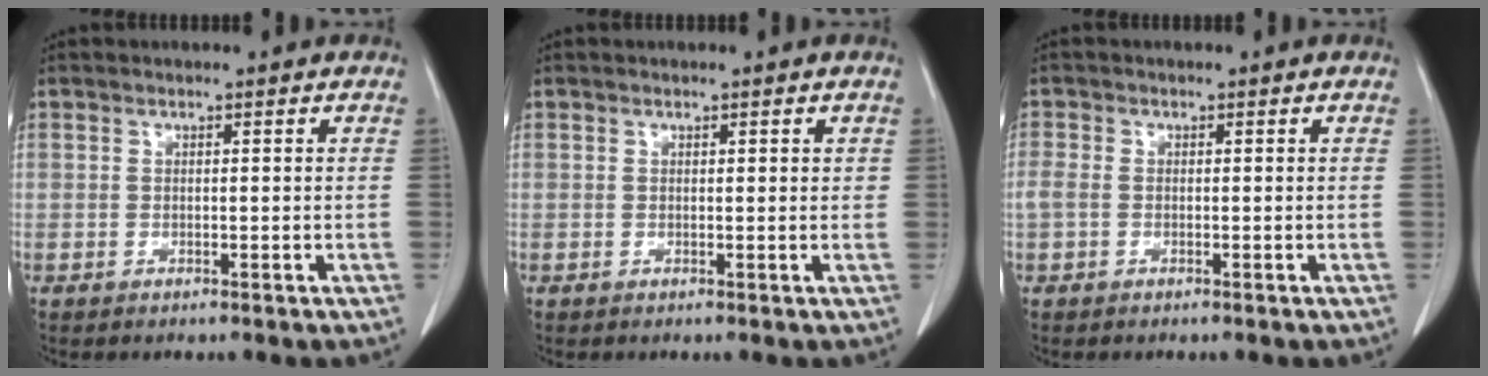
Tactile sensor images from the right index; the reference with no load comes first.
{"total": 0.8, "force": [0.4, 0.3, 0.6], "torque": [-0.006, 0.000, 0.005]}
{"total": 1.7, "force": [-0.2, 1.1, 1.2], "torque": [-0.040, 0.006, -0.003]}